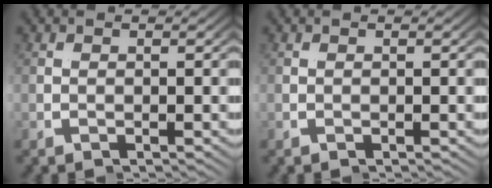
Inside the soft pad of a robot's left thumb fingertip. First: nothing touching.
{"total": 0.0}